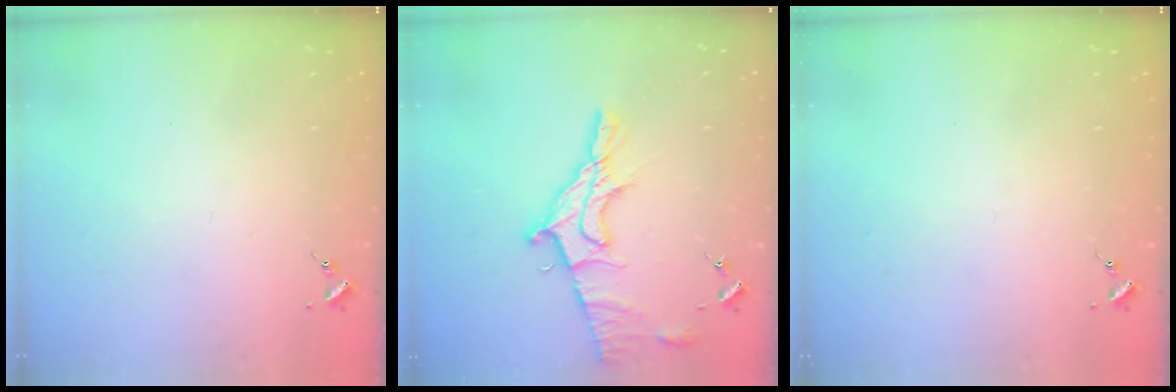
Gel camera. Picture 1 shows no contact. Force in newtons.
{"total": 13.5, "press": 13.4, "slide": 1.3}
{"total": 0.0}